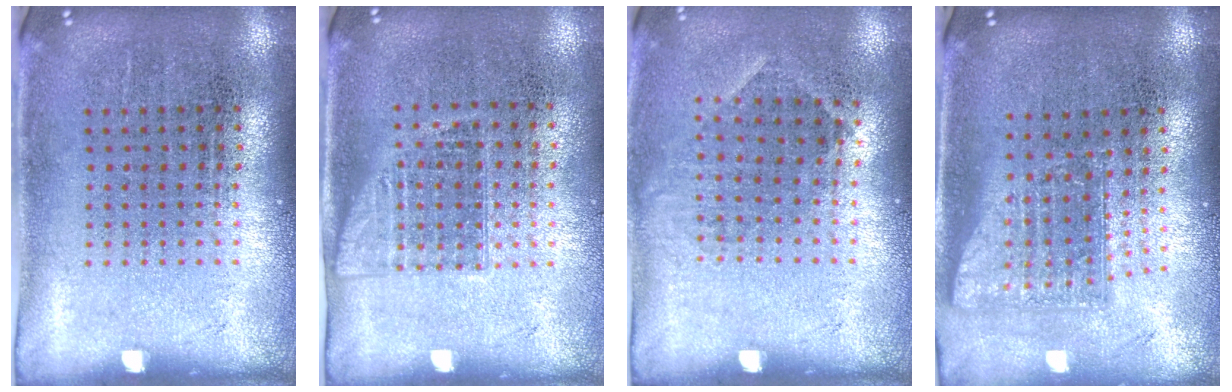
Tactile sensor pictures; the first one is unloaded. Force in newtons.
{"total": 1.0, "press": 0.9, "slide": 0.4}
{"total": 0.9, "press": 0.6, "slide": 0.6}
{"total": 1.7, "press": 1.3, "slide": 1.0}